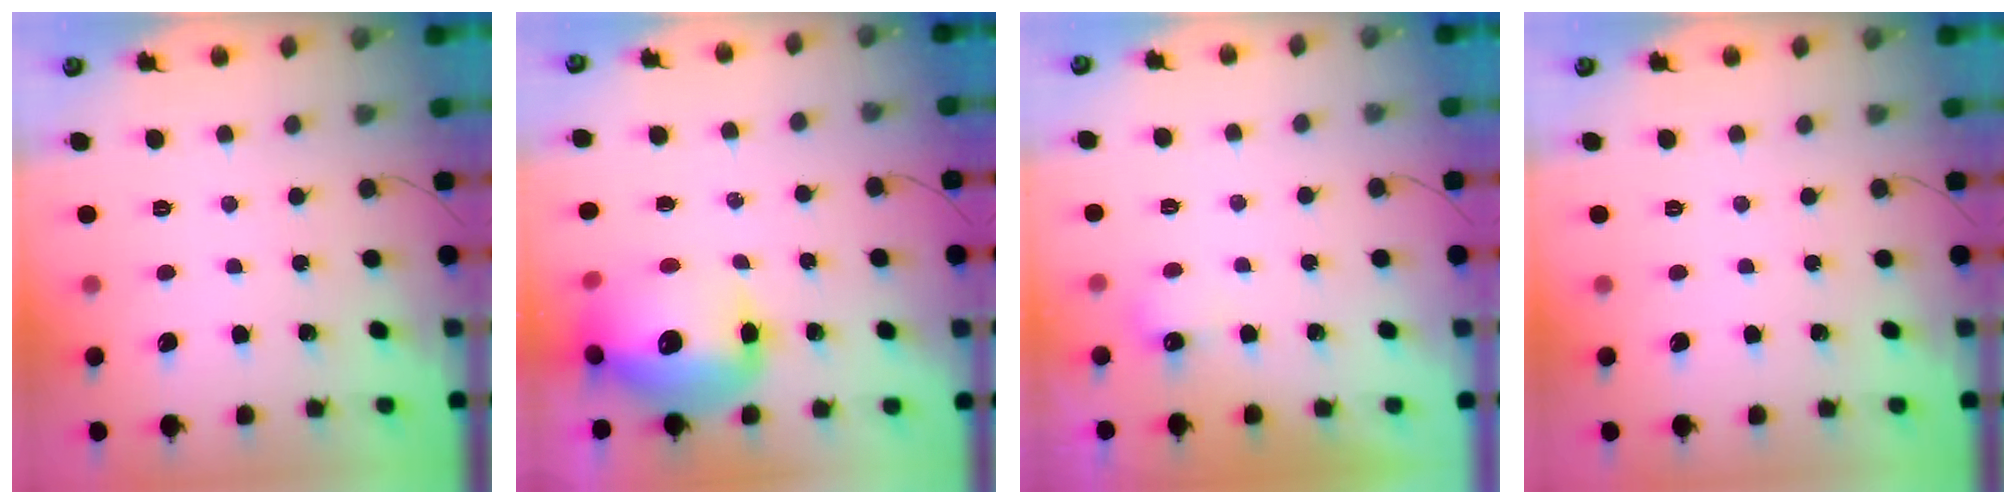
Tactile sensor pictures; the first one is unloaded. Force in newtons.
{"total": 16.2, "press": 15.8, "slide": 3.7}
{"total": 3.4, "press": 3.3, "slide": 0.8}
{"total": 0.0}